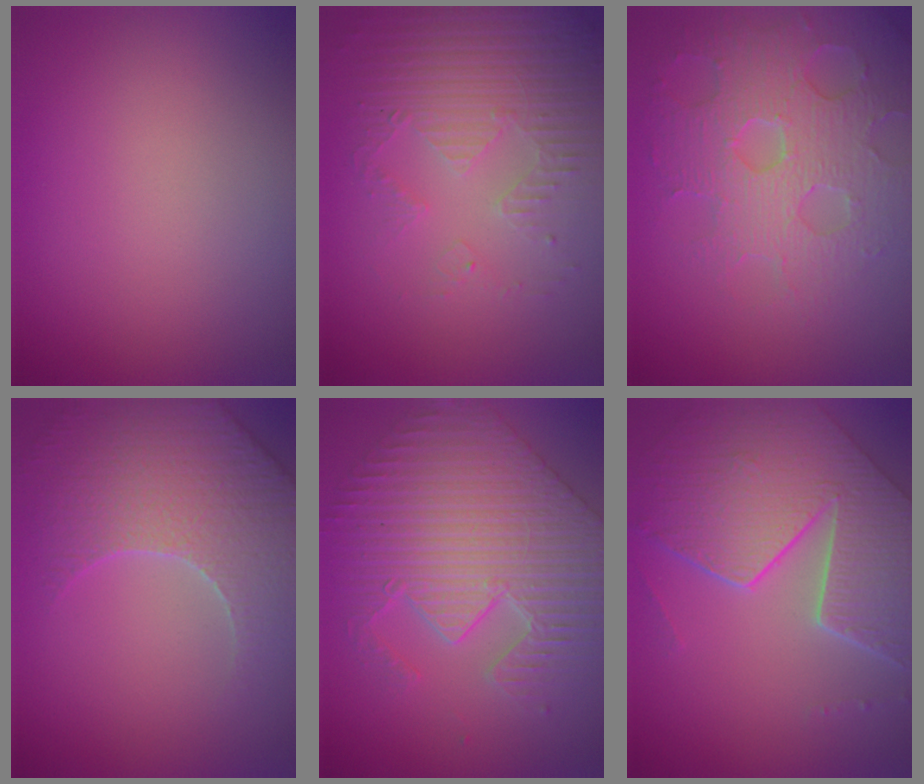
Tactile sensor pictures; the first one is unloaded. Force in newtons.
{"total": 5.3, "press": 3.5, "slide": 4.1}
{"total": 6.5, "press": 5.3, "slide": 3.9}
{"total": 5.4, "press": 5.1, "slide": 1.7}
{"total": 7.3, "press": 6.0, "slide": 4.2}
{"total": 8.9, "press": 6.3, "slide": 6.3}